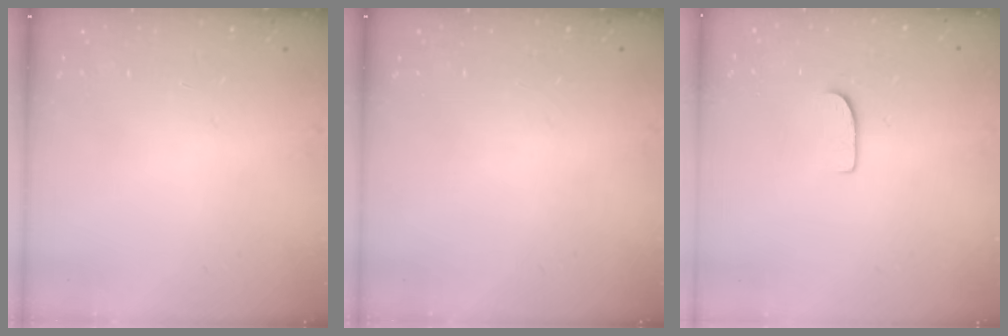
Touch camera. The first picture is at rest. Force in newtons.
{"total": 0.0}
{"total": 6.1, "press": 6.1, "slide": 0.5}